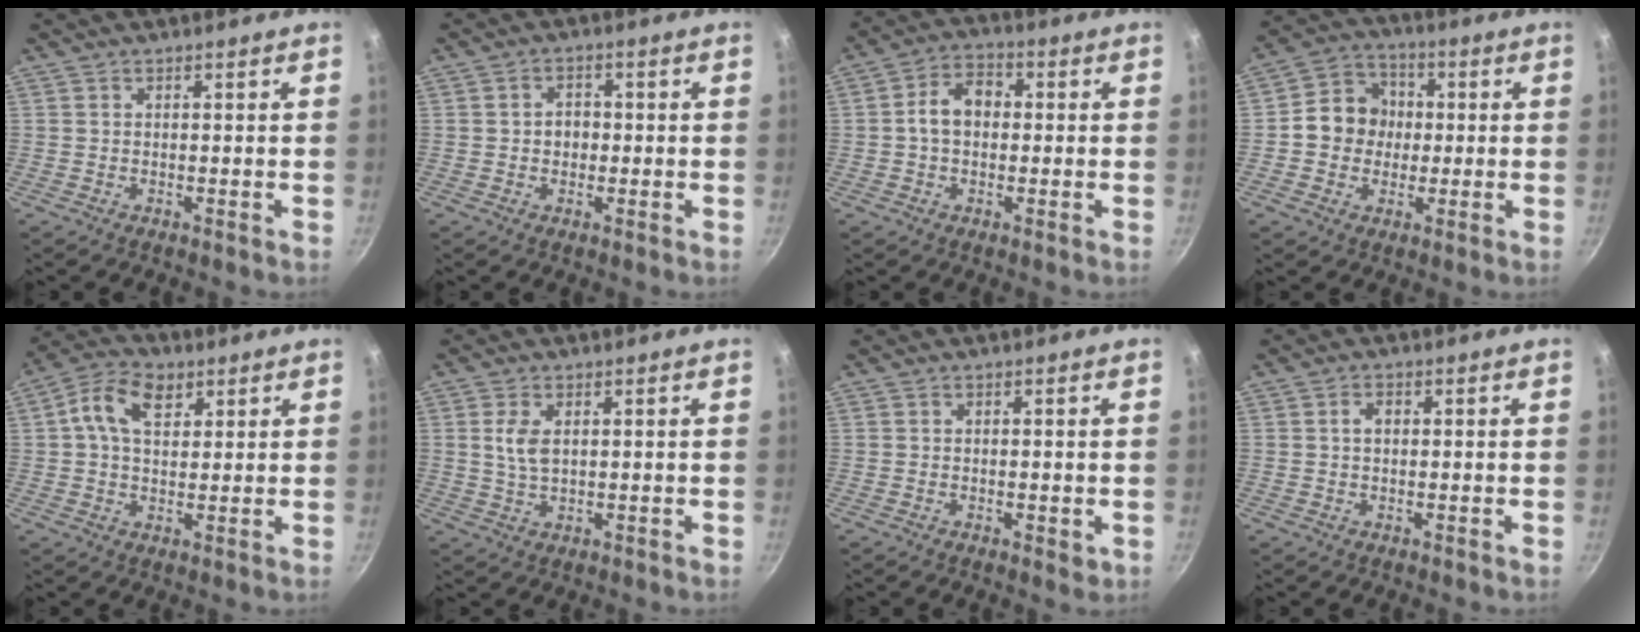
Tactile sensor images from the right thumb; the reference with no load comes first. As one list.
[{"total": 3.2, "force": [-0.2, 2.7, 1.8], "torque": [-0.008, 0.008, -0.006]}, {"total": 7.3, "force": [0.2, 5.3, 5.0], "torque": [-0.065, 0.023, -0.009]}, {"total": 10.0, "force": [-0.1, 8.9, 4.4], "torque": [-0.035, 0.020, -0.020]}, {"total": 9.1, "force": [3.2, 5.8, 6.2], "torque": [-0.097, 0.005, 0.045]}, {"total": 4.3, "force": [0.9, 2.4, 3.4], "torque": [-0.065, -0.004, 0.020]}, {"total": 2.2, "force": [-0.4, 1.1, 1.9], "torque": [-0.026, -0.004, -0.005]}, {"total": 1.9, "force": [0.2, 1.3, 1.3], "torque": [-0.017, 0.005, 0.002]}]